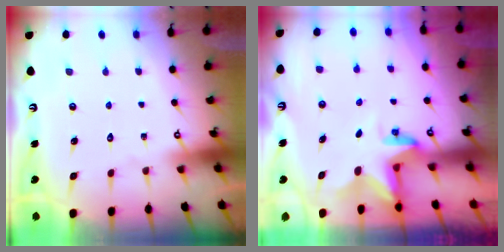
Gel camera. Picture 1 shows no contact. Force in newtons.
{"total": 2.8, "press": 2.8, "slide": 0.2}